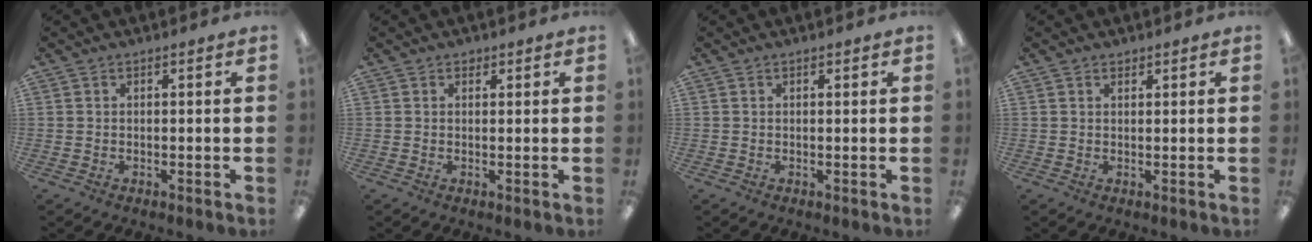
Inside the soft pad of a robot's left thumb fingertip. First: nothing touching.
{"total": 1.2, "force": [0.9, 0.8, 0.3], "torque": [0.003, -0.002, 0.014]}
{"total": 0.6, "force": [0.5, 0.3, 0.2], "torque": [-0.004, 0.001, 0.009]}
{"total": 1.3, "force": [1.1, 0.6, 0.4], "torque": [-0.008, 0.000, 0.021]}